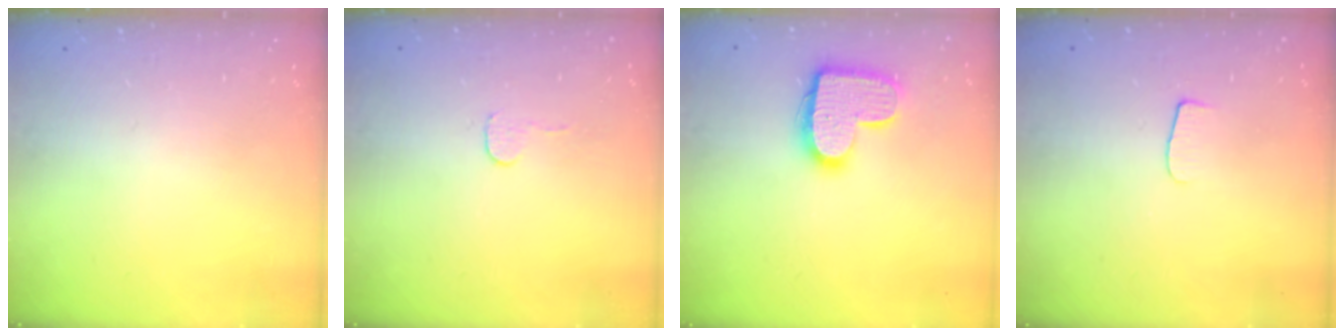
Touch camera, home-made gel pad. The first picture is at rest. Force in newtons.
{"total": 3.0, "press": 3.0, "slide": 0.3}
{"total": 14.5, "press": 14.5, "slide": 0.7}
{"total": 6.0, "press": 6.0, "slide": 0.6}